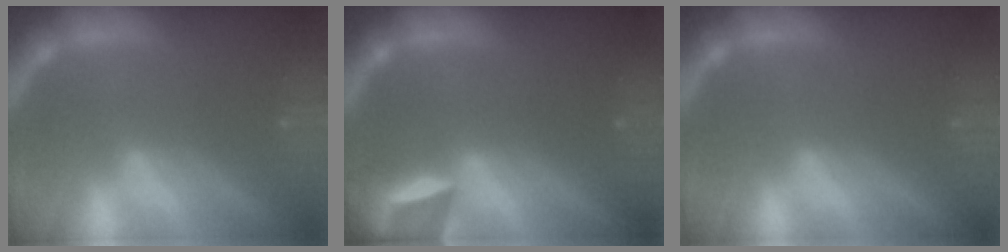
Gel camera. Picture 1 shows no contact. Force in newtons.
{"total": 5.5}
{"total": 0.0}